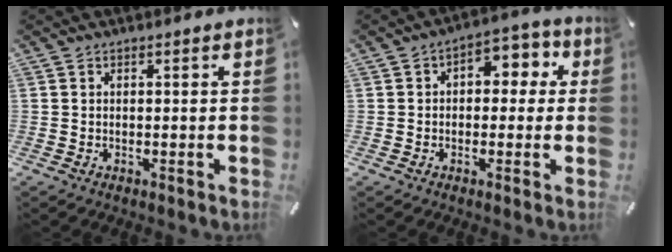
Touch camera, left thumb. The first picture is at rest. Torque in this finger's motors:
{"motor_torque": [0.14, 0.10, 0.07, 0.04, 0.01]}